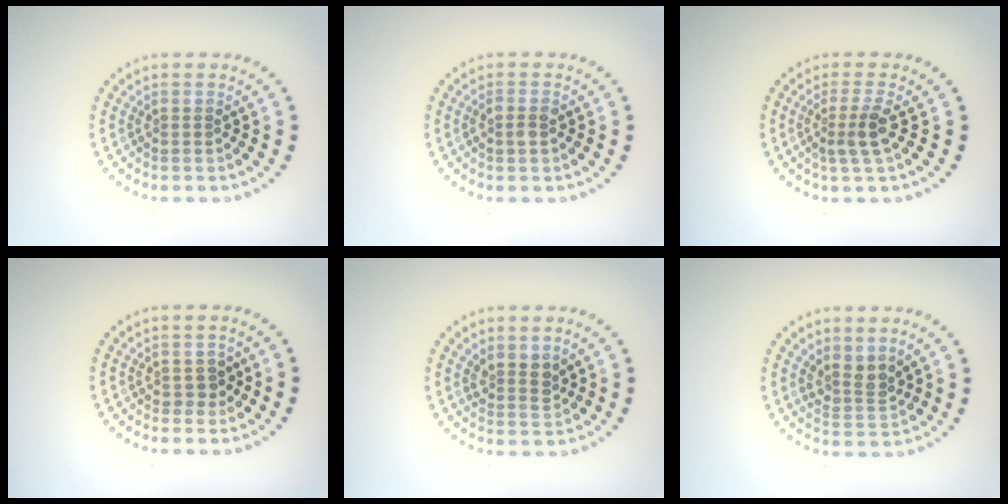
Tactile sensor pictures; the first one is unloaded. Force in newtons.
{"total": 1.3, "press": 1.3, "slide": 0.4}
{"total": 2.3, "press": 1.8, "slide": 1.5}
{"total": 1.1, "press": 1.0, "slide": 0.6}
{"total": 2.0, "press": 1.7, "slide": 1.1}
{"total": 2.5, "press": 1.9, "slide": 1.6}